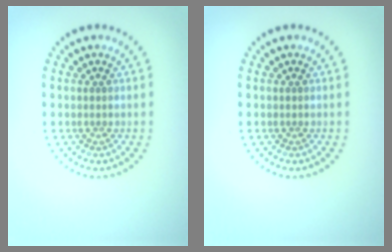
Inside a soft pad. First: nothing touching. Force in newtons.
{"total": 0.0}